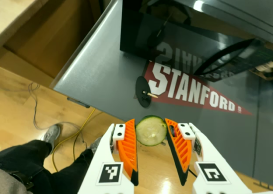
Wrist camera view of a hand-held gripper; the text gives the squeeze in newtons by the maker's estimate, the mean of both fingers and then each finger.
{"total": 8.1, "left": 8.0, "right": 8.1}